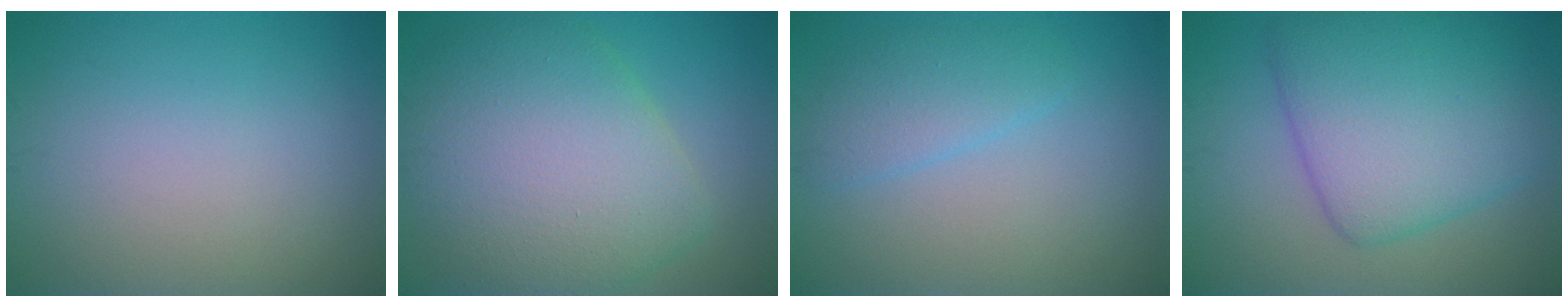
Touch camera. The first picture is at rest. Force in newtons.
{"total": 10.1, "press": 10.1, "slide": 0.5}
{"total": 2.7, "press": 2.7, "slide": 0.1}
{"total": 8.5, "press": 8.5, "slide": 0.0}